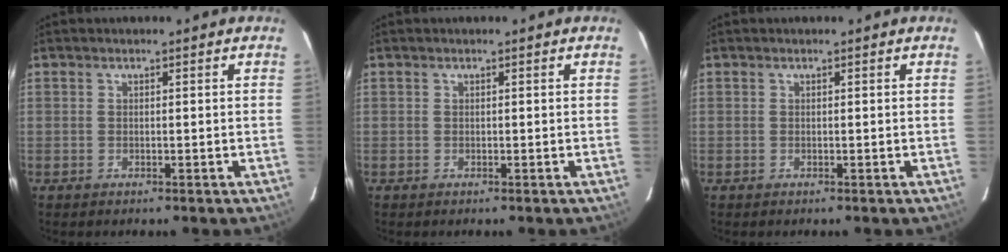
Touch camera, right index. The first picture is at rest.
{"total": 0.0}
{"total": 0.0}